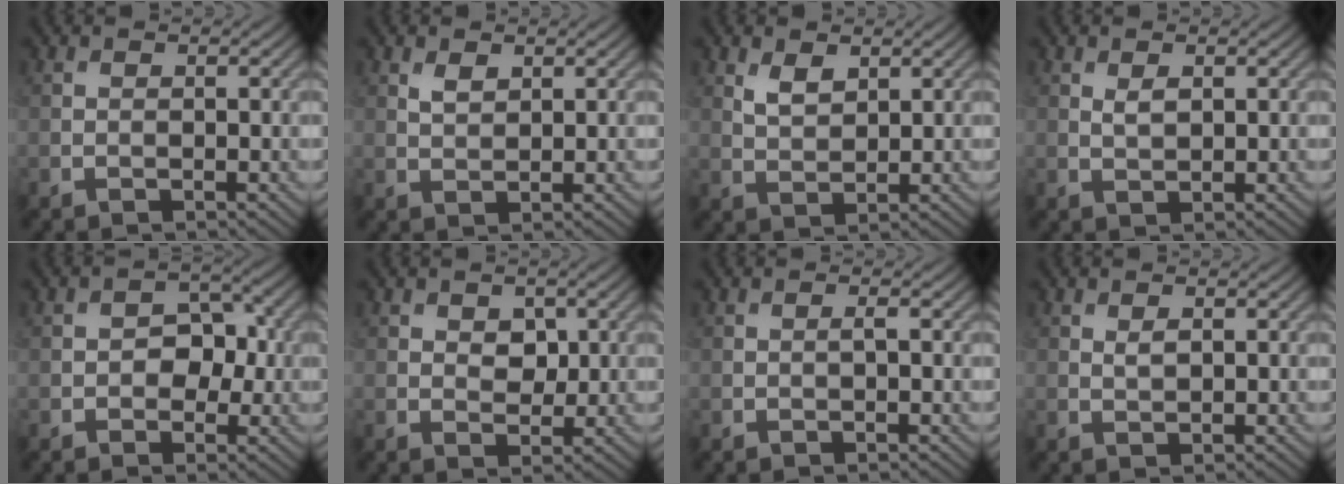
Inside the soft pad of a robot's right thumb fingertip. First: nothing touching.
{"total": 1.8, "force": [1.0, 0.9, 1.1], "torque": [-0.024, -0.002, 0.023]}
{"total": 2.8, "force": [1.6, 1.4, 1.8], "torque": [-0.042, -0.004, 0.036]}
{"total": 1.6, "force": [0.7, 0.8, 1.2], "torque": [-0.029, -0.004, 0.016]}
{"total": 4.0, "force": [-0.5, 2.9, 2.7], "torque": [-0.034, -0.002, -0.017]}
{"total": 2.7, "force": [0.8, 1.9, 1.7], "torque": [-0.033, -0.005, 0.010]}
{"total": 0.7, "force": [0.1, 0.1, 0.6], "torque": [-0.012, 0.002, 0.002]}
{"total": 1.2, "force": [0.5, 0.5, 1.0], "torque": [-0.022, -0.003, 0.012]}